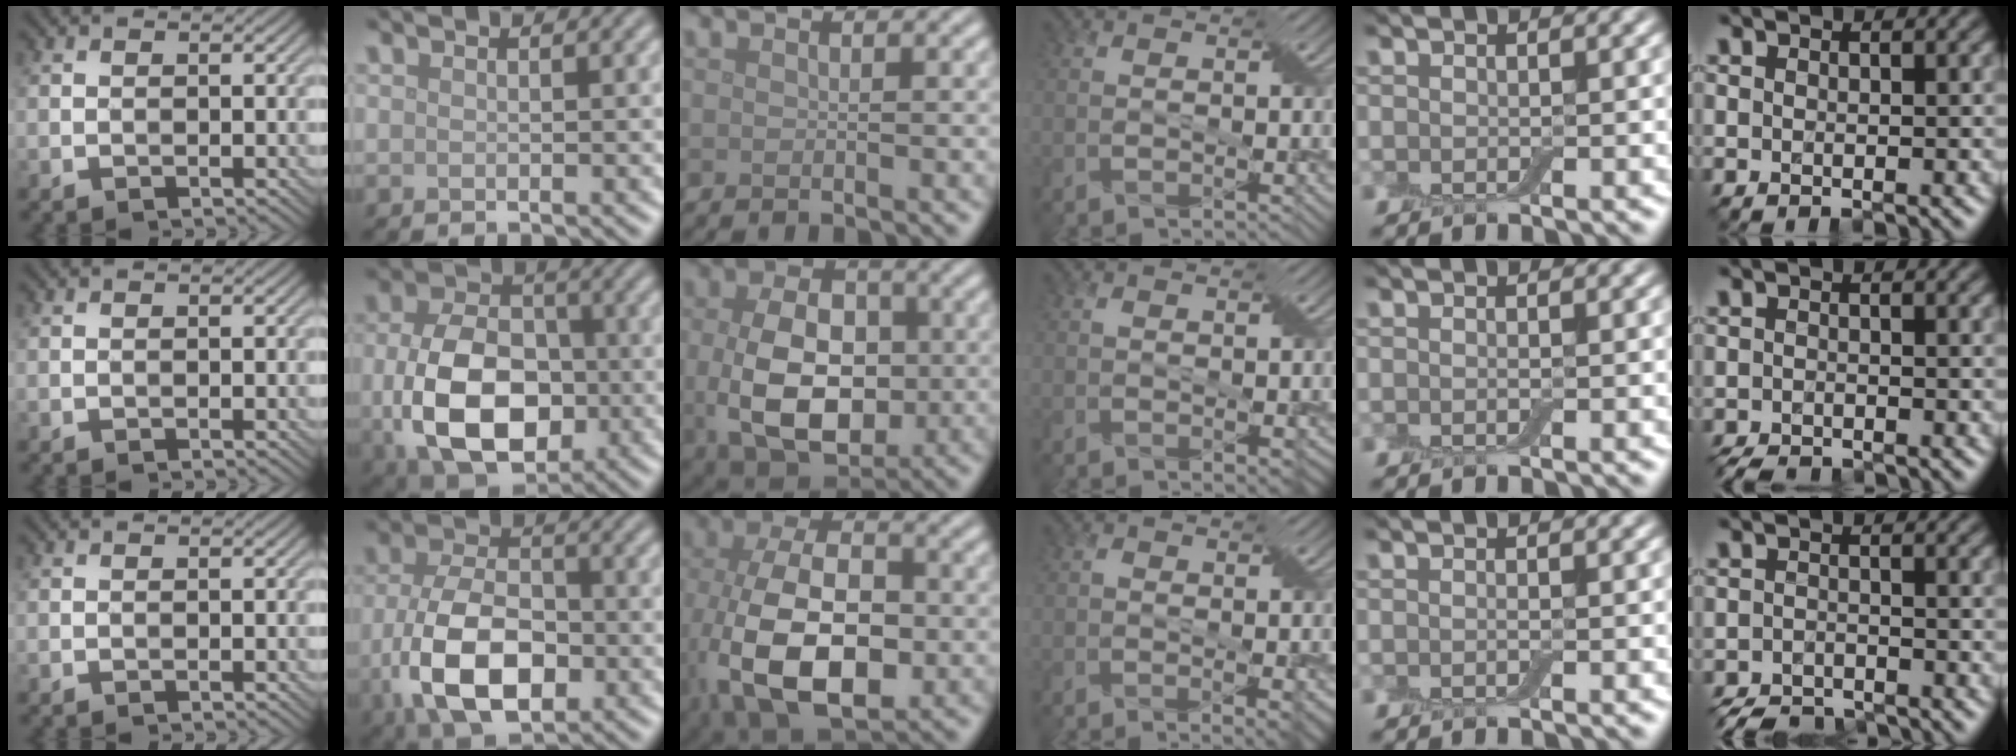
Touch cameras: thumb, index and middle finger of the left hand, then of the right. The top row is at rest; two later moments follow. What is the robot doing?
{"motion": "fold", "object": "apron"}